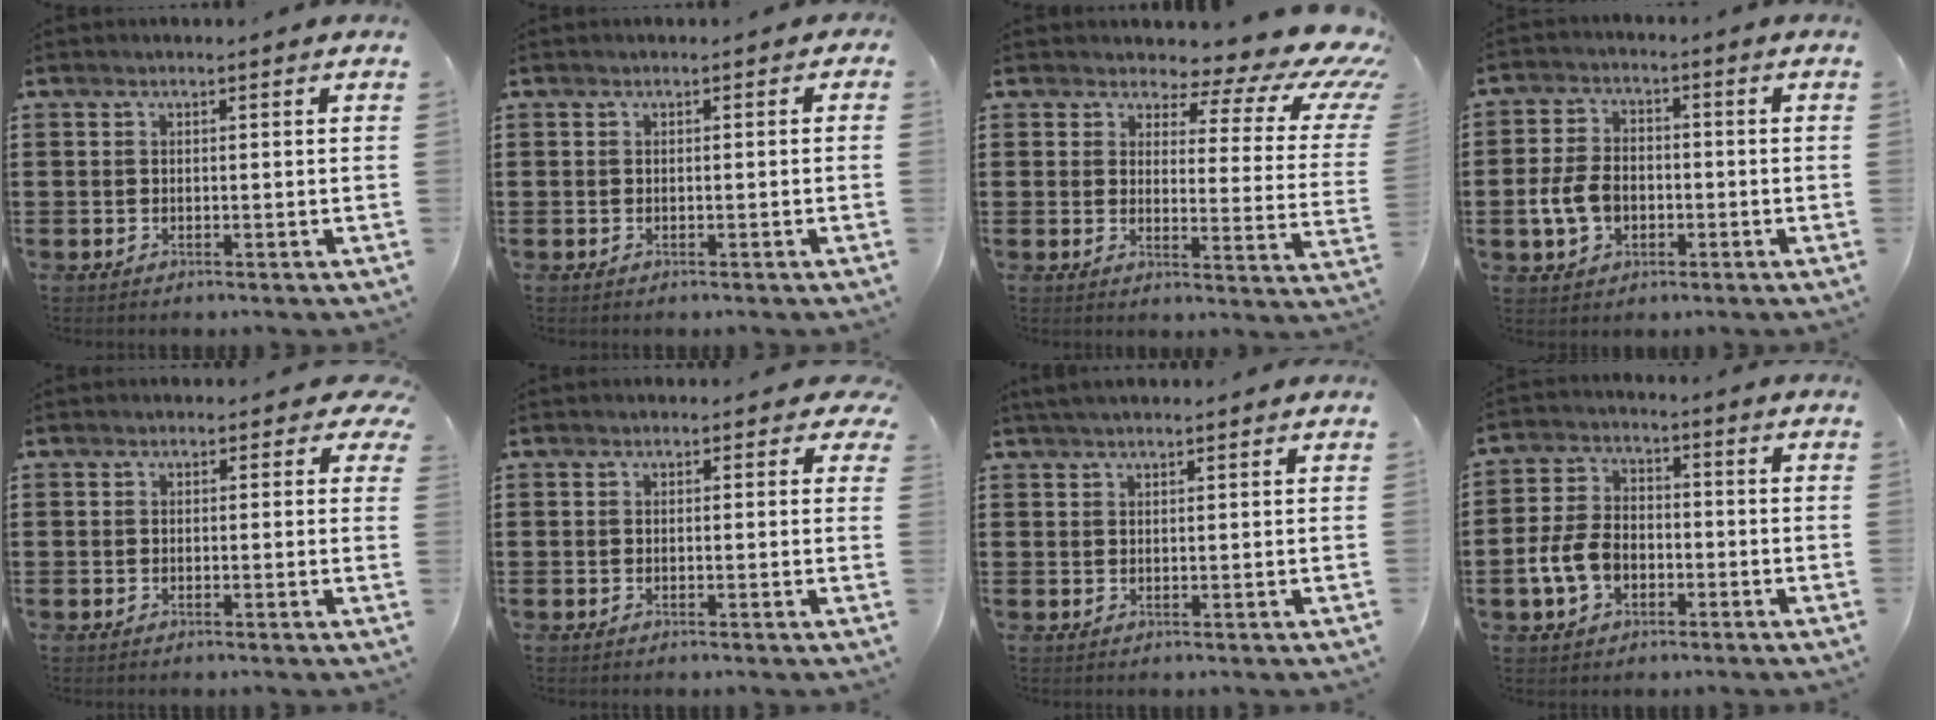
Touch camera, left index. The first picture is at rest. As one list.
[{"total": 0.6, "force": [-0.4, 0.5, 0.1], "torque": [-0.004, 0.001, -0.008]}, {"total": 6.4, "force": [4.3, 2.6, 4.0], "torque": [-0.064, -0.033, 0.067]}, {"total": 6.2, "force": [-1.5, 4.4, 4.2], "torque": [-0.104, 0.002, -0.033]}, {"total": 1.4, "force": [0.3, 1.0, 0.9], "torque": [-0.006, 0.003, -0.001]}, {"total": 1.0, "force": [0.2, 0.8, 0.6], "torque": [-0.007, 0.004, 0.000]}, {"total": 1.7, "force": [1.5, 0.3, 0.7], "torque": [-0.016, 0.003, 0.027]}, {"total": 7.1, "force": [-2.4, 4.9, 4.6], "torque": [-0.116, 0.006, -0.052]}]